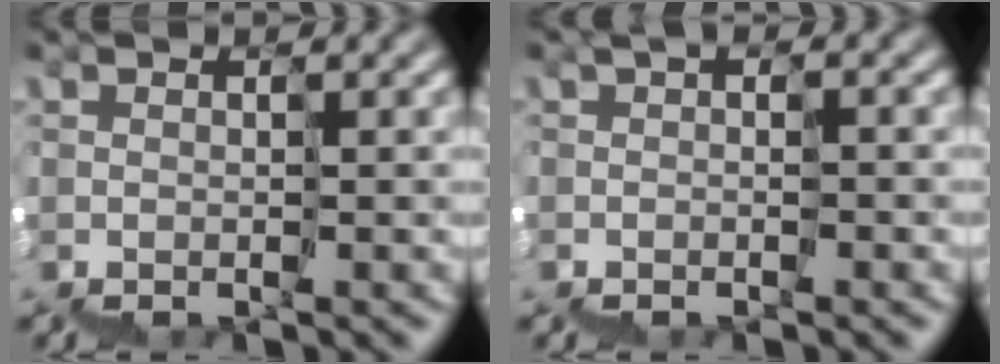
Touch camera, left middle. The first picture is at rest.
{"total": 0.6, "force": [-0.4, 0.0, 0.4], "torque": [-0.002, 0.005, 0.001]}